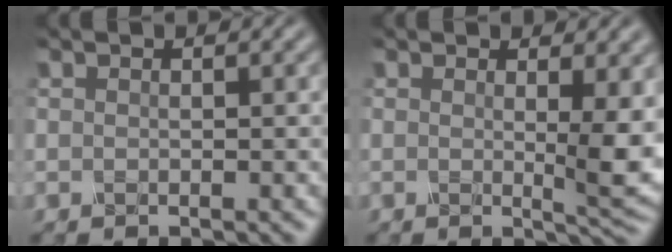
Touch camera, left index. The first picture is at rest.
{"total": 3.8, "force": [0.9, 0.9, 3.6], "torque": [-0.052, -0.011, 0.014]}